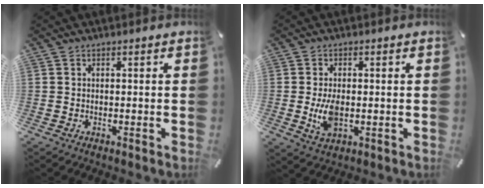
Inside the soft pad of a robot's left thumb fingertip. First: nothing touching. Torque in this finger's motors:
{"motor_torque": [-0.05, 0.42, 0.60, -0.10, 0.07]}